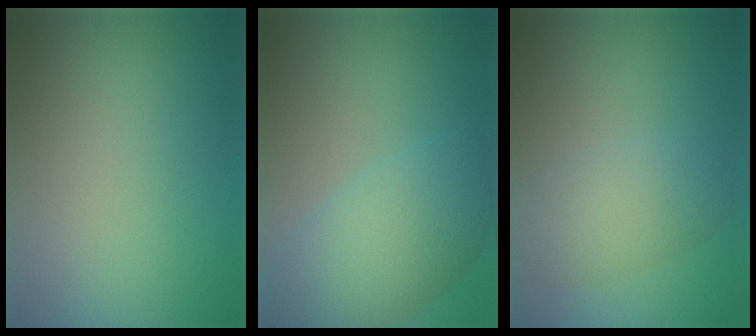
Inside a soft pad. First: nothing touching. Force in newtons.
{"total": 6.4, "press": 6.4, "slide": 0.3}
{"total": 4.1, "press": 4.1, "slide": 0.2}